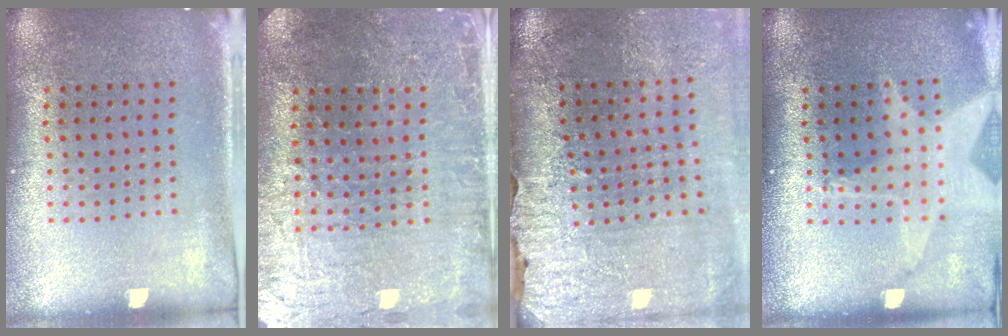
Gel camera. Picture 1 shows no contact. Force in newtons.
{"total": 2.0, "press": 2.0, "slide": 0.3}
{"total": 3.8, "press": 3.3, "slide": 1.9}
{"total": 1.4, "press": 1.4, "slide": 0.3}